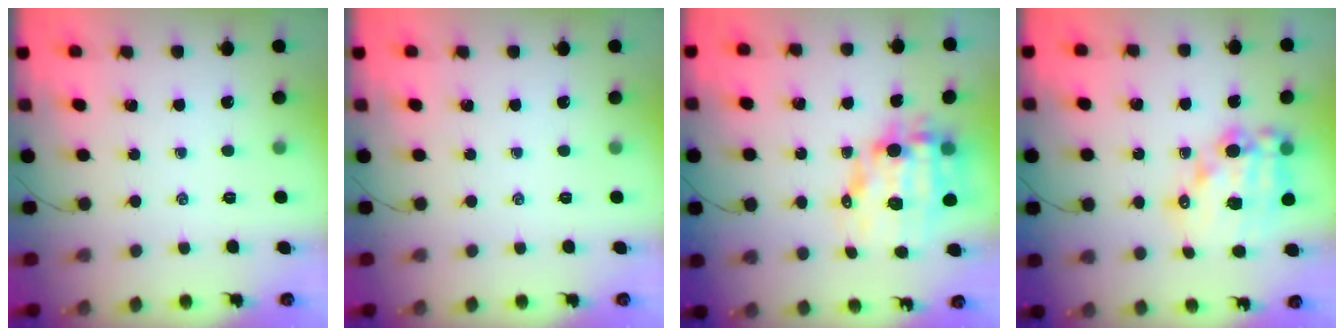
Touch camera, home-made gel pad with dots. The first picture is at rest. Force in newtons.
{"total": 0.0}
{"total": 12.7, "press": 12.4, "slide": 2.9}
{"total": 14.8, "press": 14.5, "slide": 3.0}